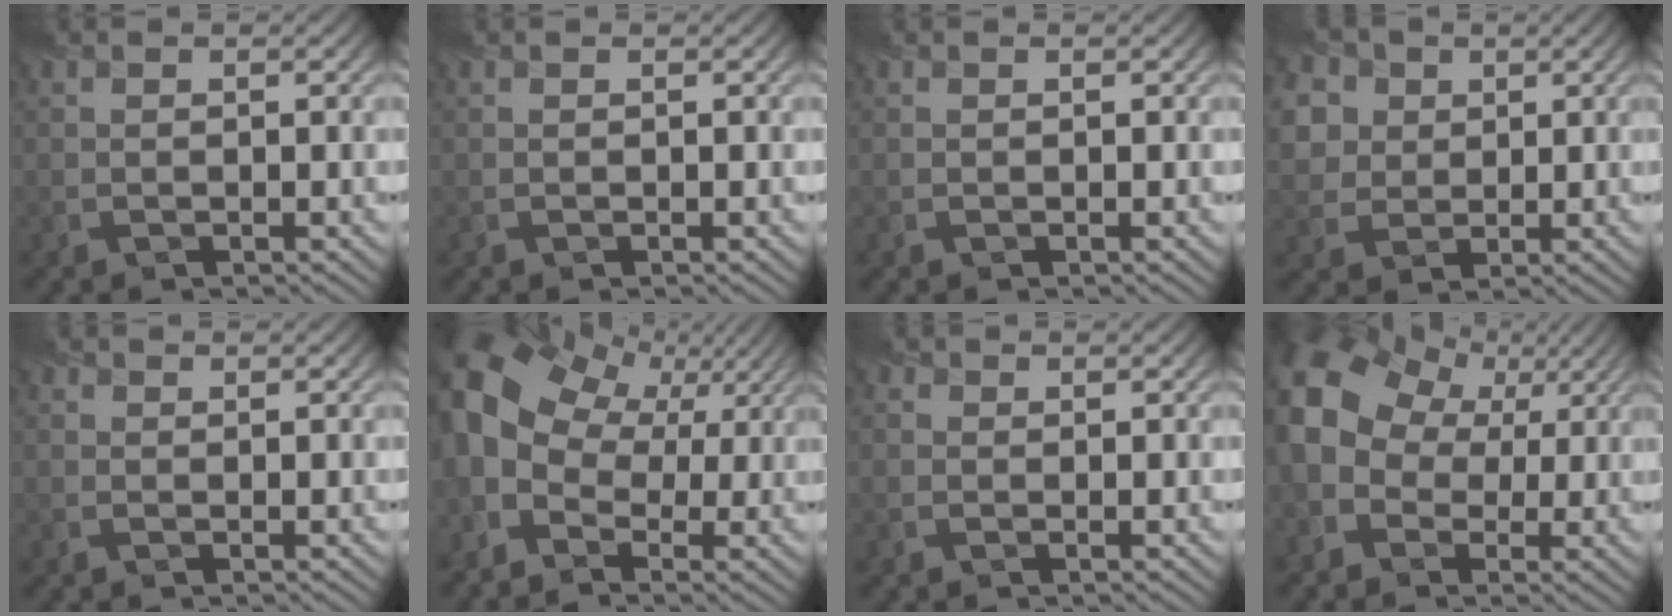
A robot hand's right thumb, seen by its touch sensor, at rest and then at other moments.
{"total": 0.0}
{"total": 0.0}
{"total": 9.8, "force": [4.1, 7.7, 4.6], "torque": [-0.153, 0.022, 0.079]}
{"total": 0.7, "force": [0.0, 0.7, 0.2], "torque": [-0.003, -0.004, -0.002]}
{"total": 13.6, "force": [2.2, 9.8, 9.2], "torque": [-0.224, -0.009, 0.059]}
{"total": 1.0, "force": [-0.1, 1.0, 0.4], "torque": [-0.006, -0.004, -0.005]}
{"total": 13.4, "force": [2.4, 10.6, 7.8], "torque": [-0.207, 0.004, 0.048]}